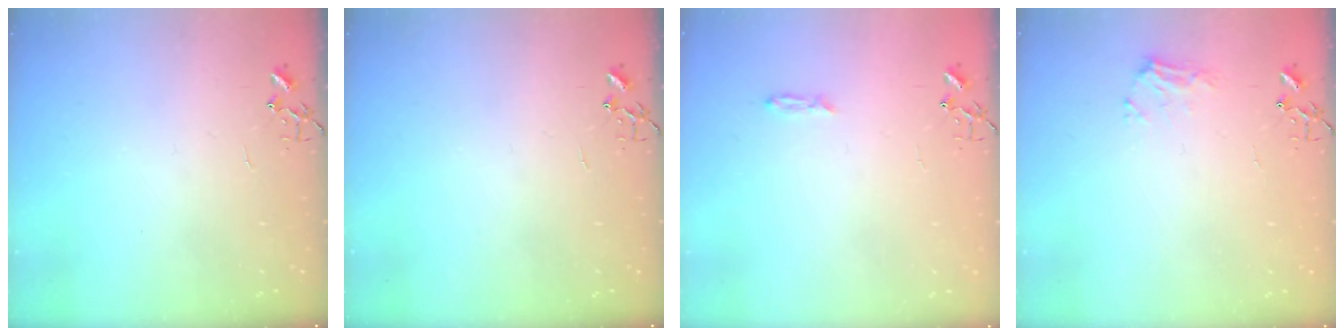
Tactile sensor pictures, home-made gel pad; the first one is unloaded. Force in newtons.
{"total": 0.0}
{"total": 3.7, "press": 3.6, "slide": 0.4}
{"total": 9.0, "press": 8.9, "slide": 0.9}